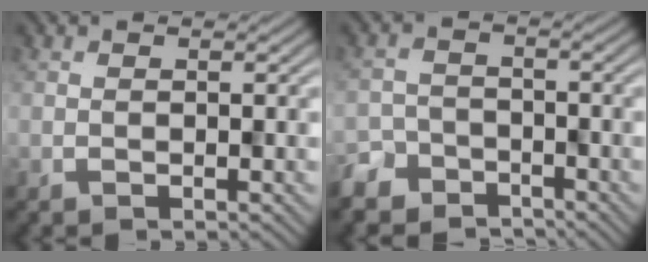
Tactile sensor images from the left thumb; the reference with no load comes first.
{"total": 6.0, "force": [-5.2, 3.1, 0.3], "torque": [-0.001, -0.008, -0.085]}